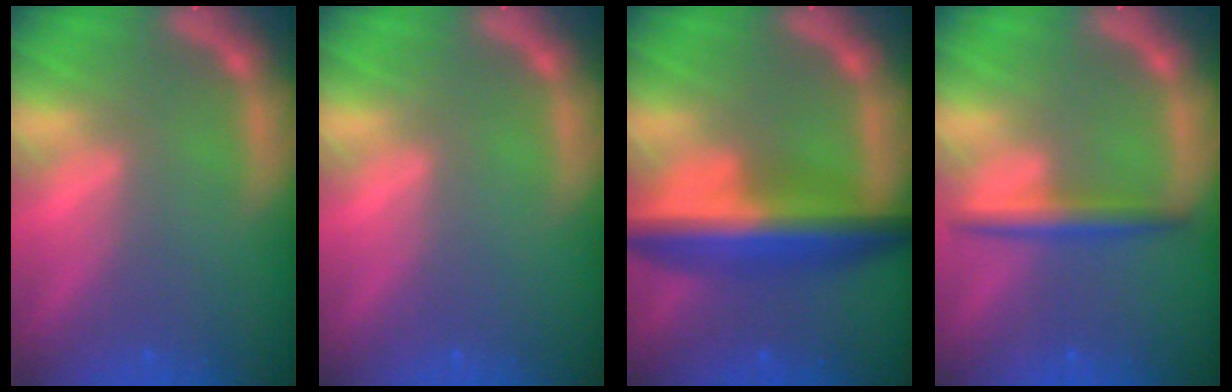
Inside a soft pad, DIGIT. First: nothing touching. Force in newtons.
{"total": 0.0}
{"total": 8.4}
{"total": 3.0}